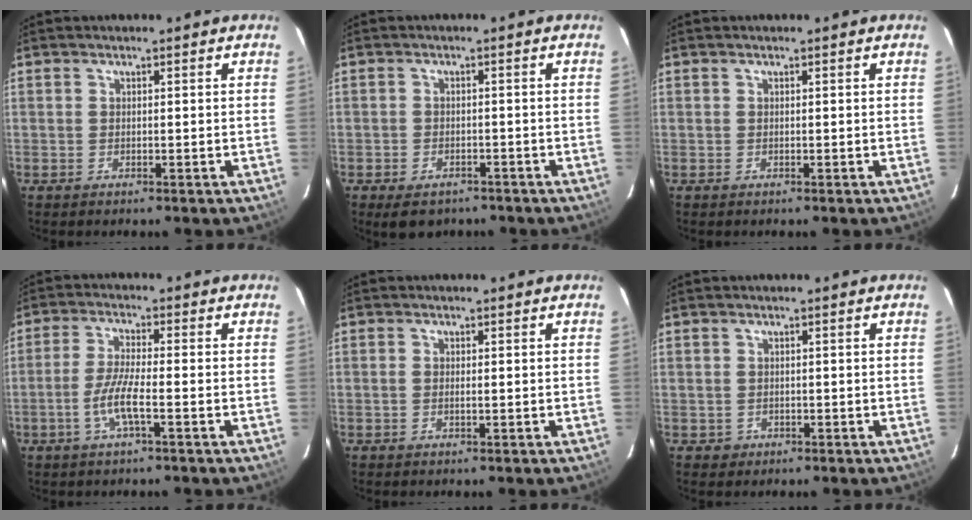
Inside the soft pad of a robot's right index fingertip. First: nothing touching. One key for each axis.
{"total": 5.8, "fx": -4.1, "fy": 3.3, "fz": 2.4, "tx": -0.052, "ty": -0.005, "tz": -0.054}
{"total": 0.0}
{"total": 5.9, "fx": -2.3, "fy": 0.2, "fz": 5.4, "tx": -0.113, "ty": -0.001, "tz": -0.046}
{"total": 0.7, "fx": -0.1, "fy": 0.1, "fz": 0.7, "tx": -0.015, "ty": 0.002, "tz": -0.003}
{"total": 1.8, "fx": -0.4, "fy": 1.7, "fz": 0.1, "tx": -0.002, "ty": 0.003, "tz": -0.002}